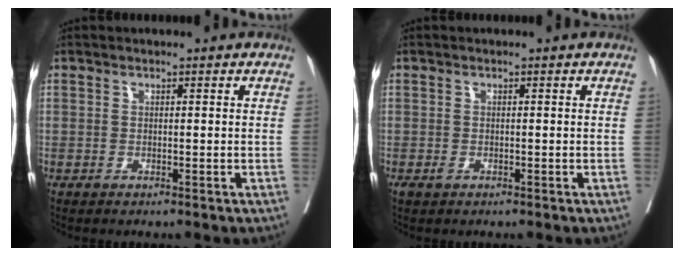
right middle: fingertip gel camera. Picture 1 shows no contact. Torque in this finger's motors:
{"motor_torque": [0.33, -0.26, 0.06, 0.00]}